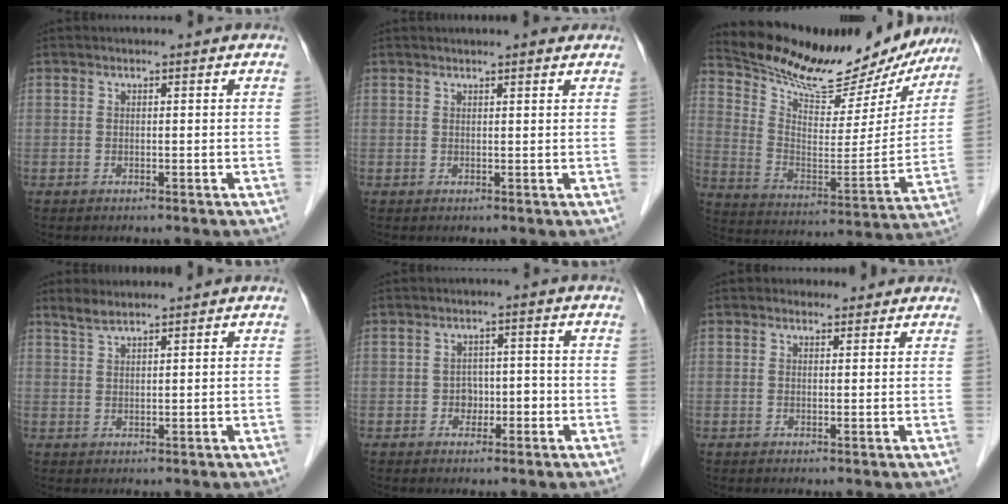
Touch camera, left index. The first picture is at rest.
{"total": 4.2, "force": [3.6, 0.7, 2.0], "torque": [-0.027, 0.016, 0.043]}
{"total": 23.5, "force": [21.3, 6.5, 7.4], "torque": [-0.121, -0.036, 0.305]}
{"total": 2.4, "force": [2.1, 0.2, 1.0], "torque": [-0.024, 0.009, 0.046]}
{"total": 3.1, "force": [-1.2, 2.3, 1.6], "torque": [-0.020, 0.011, -0.015]}
{"total": 2.0, "force": [1.4, 1.4, 0.2], "torque": [-0.002, 0.007, 0.017]}